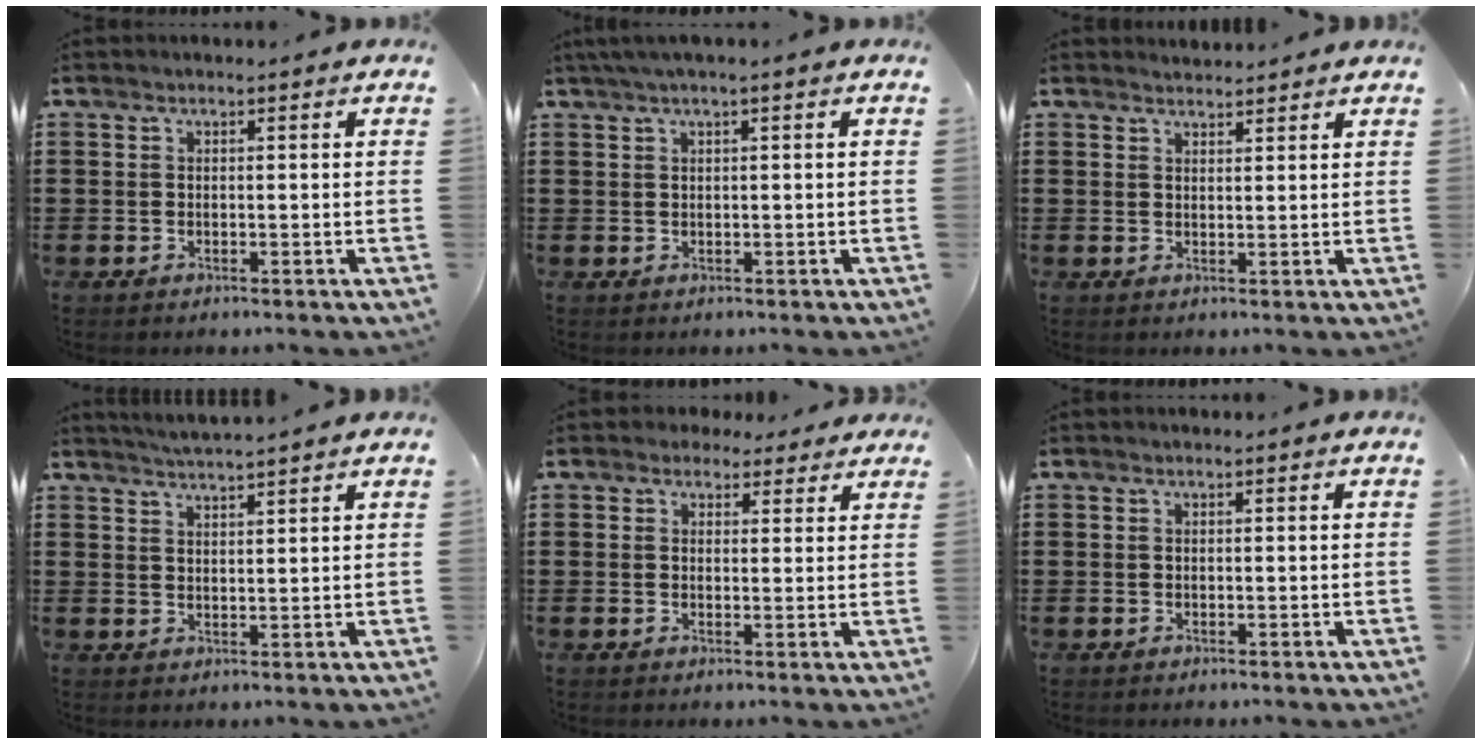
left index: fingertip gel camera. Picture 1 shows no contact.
{"total": 1.3, "force": [0.2, 0.0, 1.2], "torque": [-0.021, -0.003, 0.004]}
{"total": 1.7, "force": [1.7, 0.1, 0.0], "torque": [-0.004, 0.001, 0.034]}
{"total": 2.8, "force": [2.7, -0.7, 0.2], "torque": [-0.011, -0.011, 0.050]}
{"total": 2.4, "force": [1.8, 1.5, 0.4], "torque": [-0.009, 0.003, 0.031]}
{"total": 0.0}